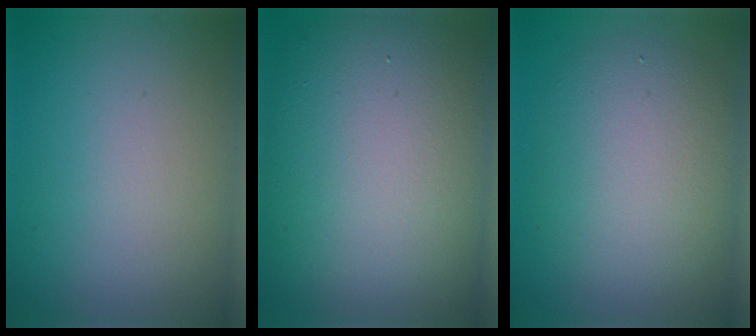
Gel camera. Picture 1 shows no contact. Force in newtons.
{"total": 14.9, "press": 14.9, "slide": 1.1}
{"total": 6.1, "press": 6.1, "slide": 0.3}